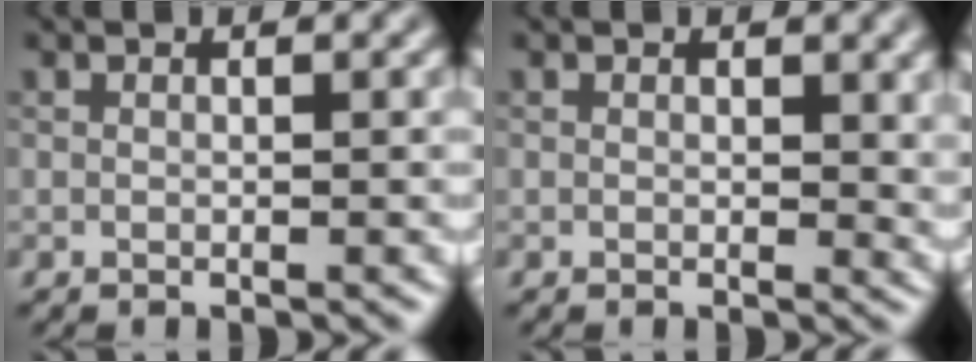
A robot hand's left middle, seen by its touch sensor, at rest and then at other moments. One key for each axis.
{"total": 1.6, "fx": 0.6, "fy": 0.9, "fz": 1.1, "tx": -0.009, "ty": -0.005, "tz": 0.008}